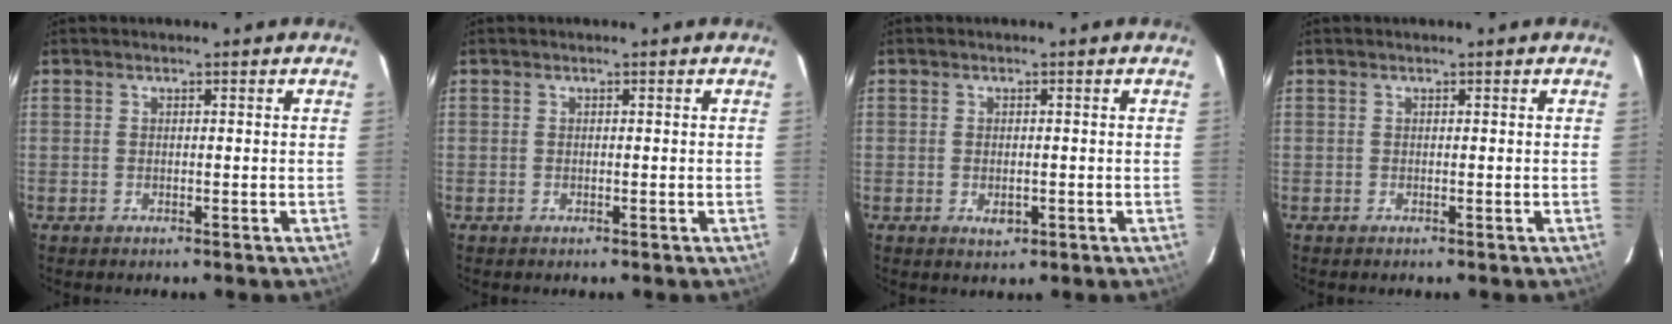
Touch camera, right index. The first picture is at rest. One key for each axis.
{"total": 0.0}
{"total": 2.4, "fx": -0.7, "fy": 1.5, "fz": 1.7, "tx": -0.030, "ty": -0.003, "tz": -0.009}
{"total": 0.0}